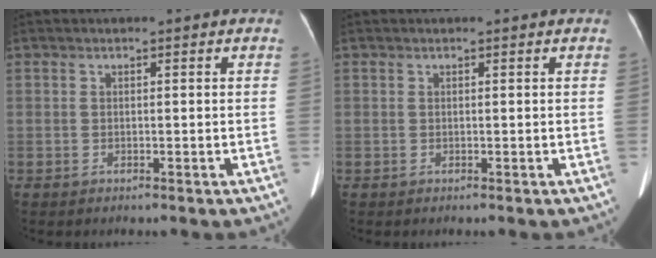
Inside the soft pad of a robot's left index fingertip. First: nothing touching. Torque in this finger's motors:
{"motor_torque": [0.27, -0.49, -0.01, 0.03]}